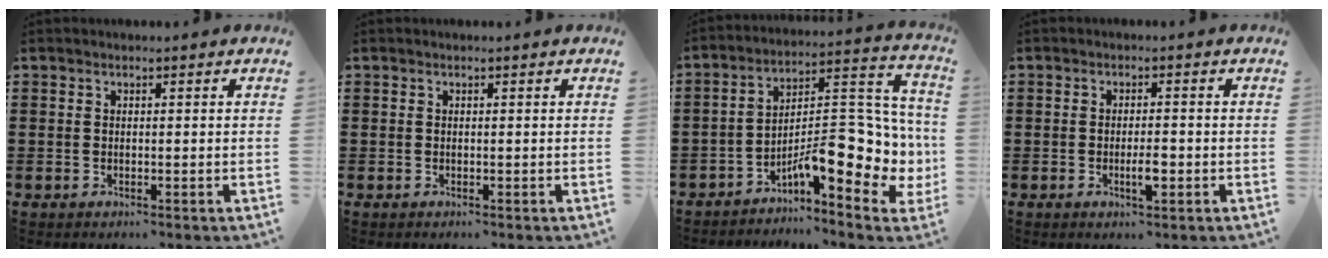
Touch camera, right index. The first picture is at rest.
{"total": 0.0}
{"total": 12.8, "force": [-5.0, 5.0, 10.7], "torque": [-0.155, -0.018, -0.090]}
{"total": 3.1, "force": [-0.9, 0.8, 2.8], "torque": [-0.050, 0.002, -0.016]}